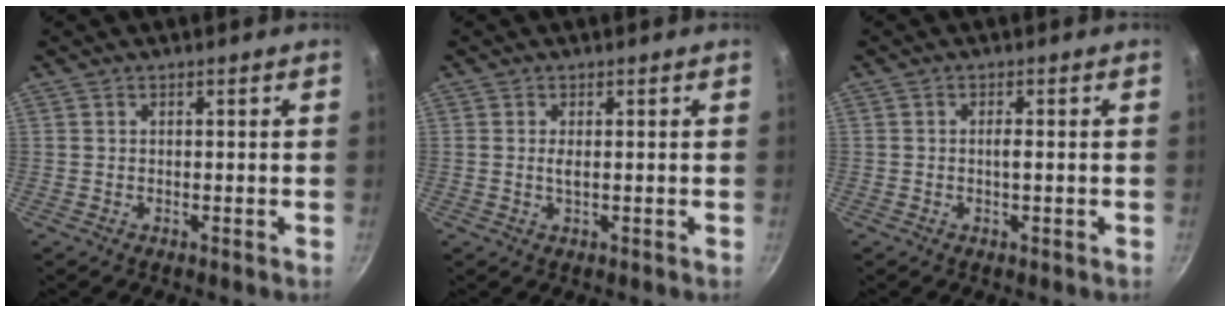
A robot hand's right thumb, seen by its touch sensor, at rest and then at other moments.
{"total": 1.3, "force": [0.2, 0.4, 1.3], "torque": [-0.028, -0.001, 0.002]}
{"total": 1.5, "force": [-0.2, 0.5, 1.4], "torque": [-0.026, 0.003, -0.006]}